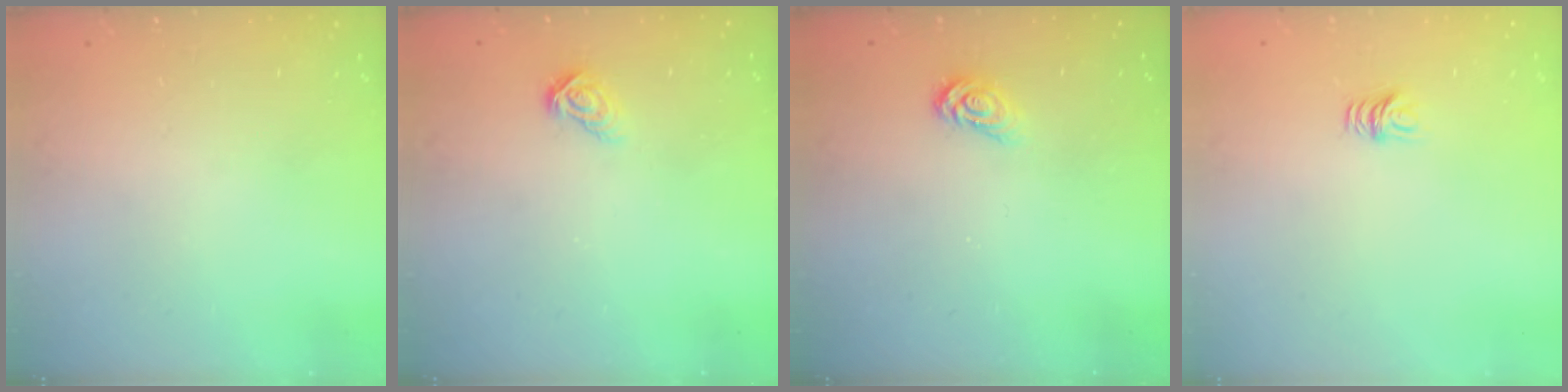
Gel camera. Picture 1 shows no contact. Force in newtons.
{"total": 6.2, "press": 6.2, "slide": 0.4}
{"total": 3.1, "press": 3.1, "slide": 0.3}
{"total": 5.1, "press": 5.1, "slide": 0.5}